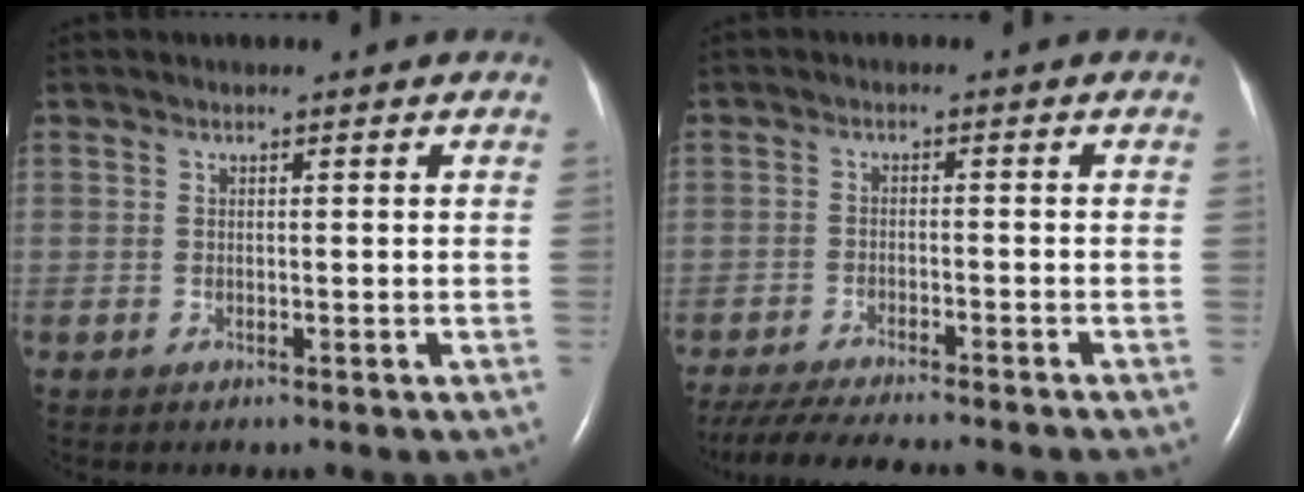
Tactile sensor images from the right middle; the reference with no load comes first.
{"total": 14.6, "force": [-12.8, 1.5, 6.8], "torque": [-0.116, -0.029, -0.185]}